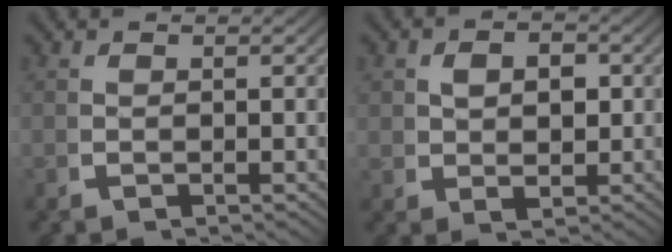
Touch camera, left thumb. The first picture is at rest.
{"total": 2.9, "force": [0.6, 2.1, 2.0], "torque": [-0.033, -0.014, 0.022]}